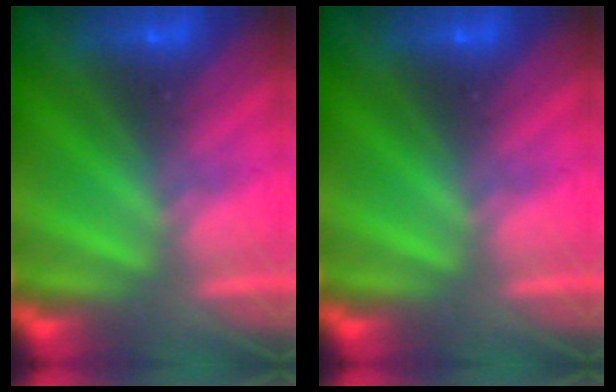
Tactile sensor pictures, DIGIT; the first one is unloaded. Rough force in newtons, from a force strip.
{"total": 0.0}